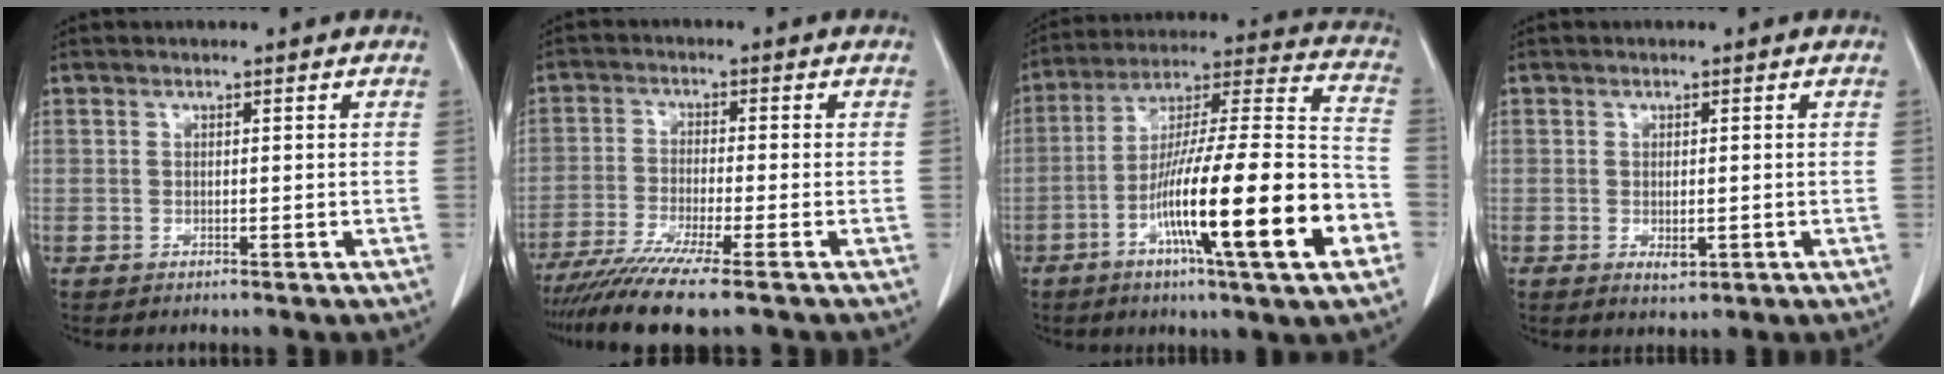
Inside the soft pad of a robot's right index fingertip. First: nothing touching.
{"total": 10.3, "force": [-8.0, -0.5, 6.4], "torque": [-0.104, -0.027, -0.132]}
{"total": 23.5, "force": [-8.5, 1.3, 21.9], "torque": [-0.332, -0.014, -0.144]}
{"total": 2.1, "force": [-0.6, 1.0, 1.8], "torque": [-0.030, -0.004, -0.002]}